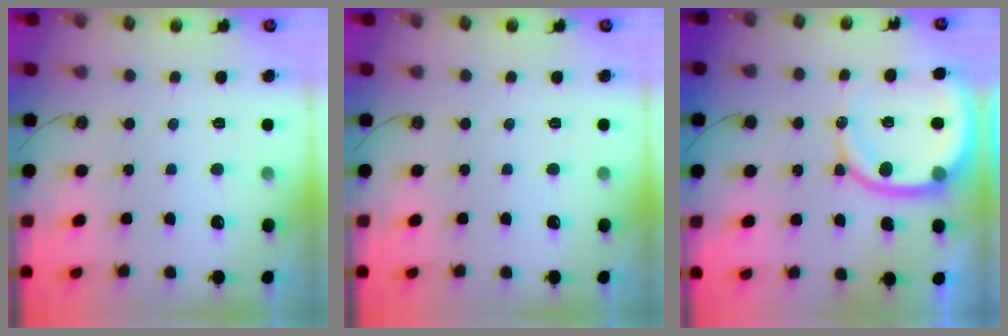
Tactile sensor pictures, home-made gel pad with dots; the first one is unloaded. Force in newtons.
{"total": 0.0}
{"total": 11.7, "press": 11.6, "slide": 1.4}